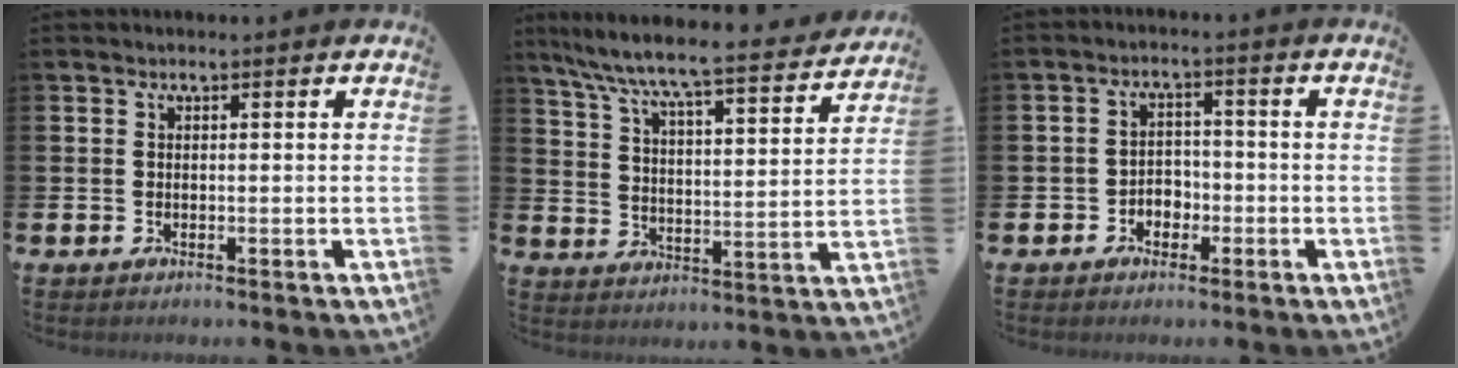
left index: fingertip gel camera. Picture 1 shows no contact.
{"total": 7.8, "force": [7.2, 0.5, 3.0], "torque": [-0.088, -0.060, 0.119]}
{"total": 2.7, "force": [-1.7, 2.0, 0.7], "torque": [-0.015, 0.003, -0.039]}